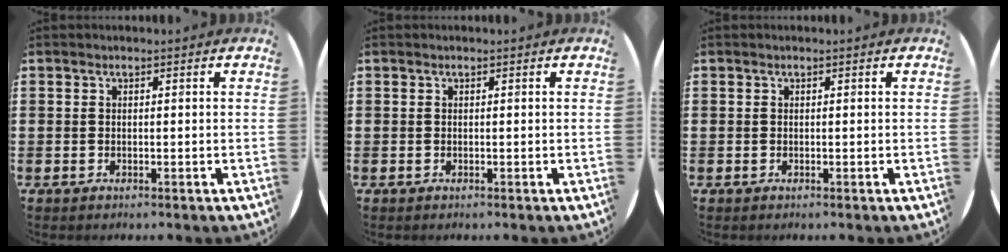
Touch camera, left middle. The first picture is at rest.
{"total": 0.0}
{"total": 0.0}